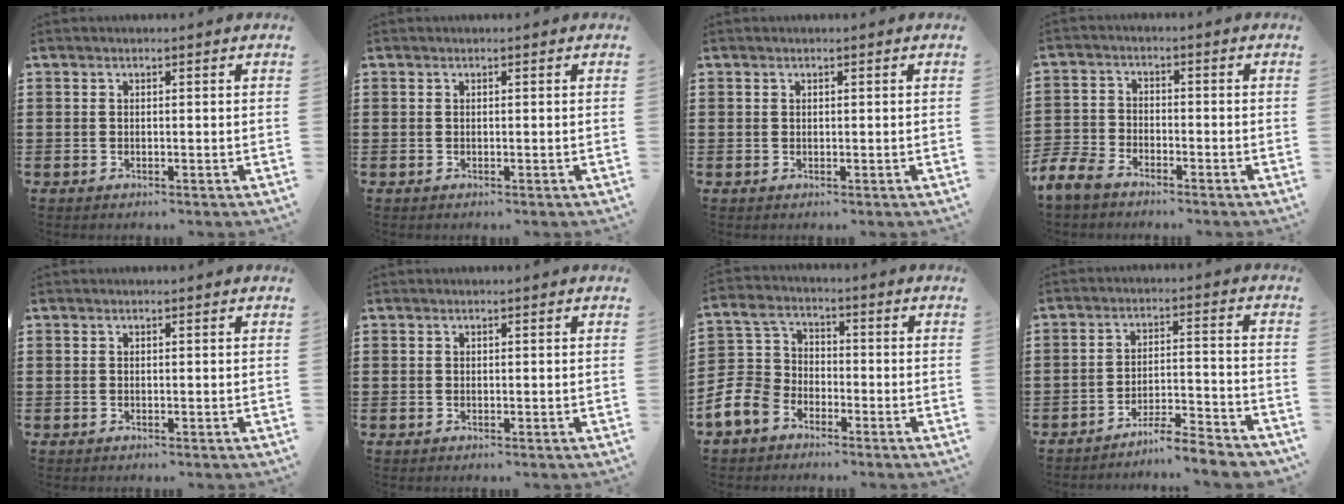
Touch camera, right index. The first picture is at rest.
{"total": 0.0}
{"total": 0.0}
{"total": 4.2, "force": [-3.7, 1.4, 1.4], "torque": [-0.062, -0.006, -0.085]}
{"total": 0.0}
{"total": 0.0}
{"total": 7.1, "force": [-3.8, 5.3, 2.8], "torque": [-0.098, 0.007, -0.085]}
{"total": 5.9, "force": [-5.6, -0.3, 1.8], "torque": [-0.030, -0.005, -0.108]}